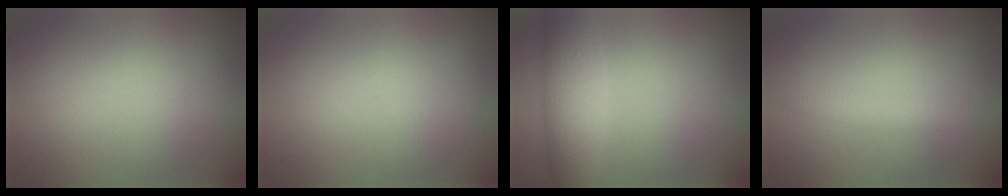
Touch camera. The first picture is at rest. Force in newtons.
{"total": 0.0}
{"total": 4.5, "press": 4.4, "slide": 0.2}
{"total": 1.2, "press": 1.2, "slide": 0.0}